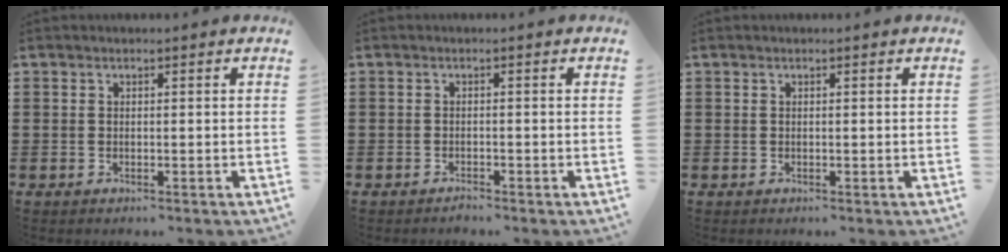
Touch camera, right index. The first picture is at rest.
{"total": 1.0, "force": [-0.9, 0.1, 0.2], "torque": [-0.008, -0.001, -0.018]}
{"total": 0.0}